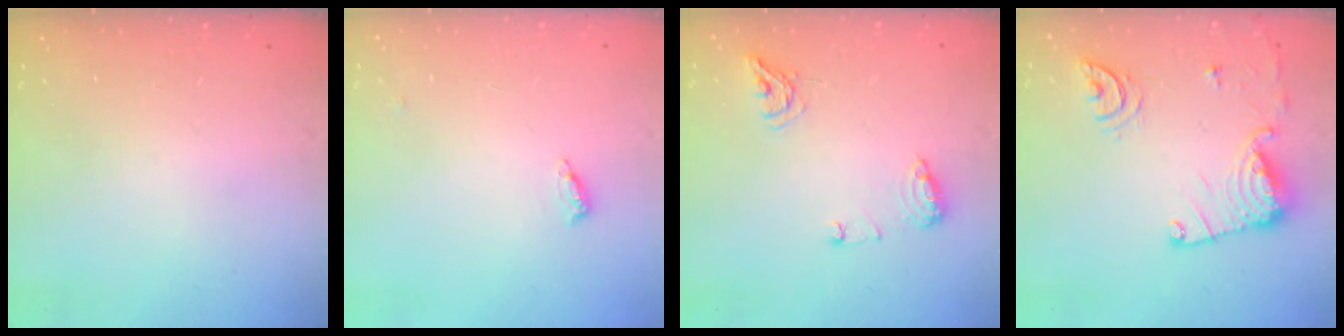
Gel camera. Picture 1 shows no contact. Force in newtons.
{"total": 4.4, "press": 4.1, "slide": 1.4}
{"total": 8.8, "press": 8.8, "slide": 0.5}
{"total": 14.2, "press": 14.2, "slide": 1.4}